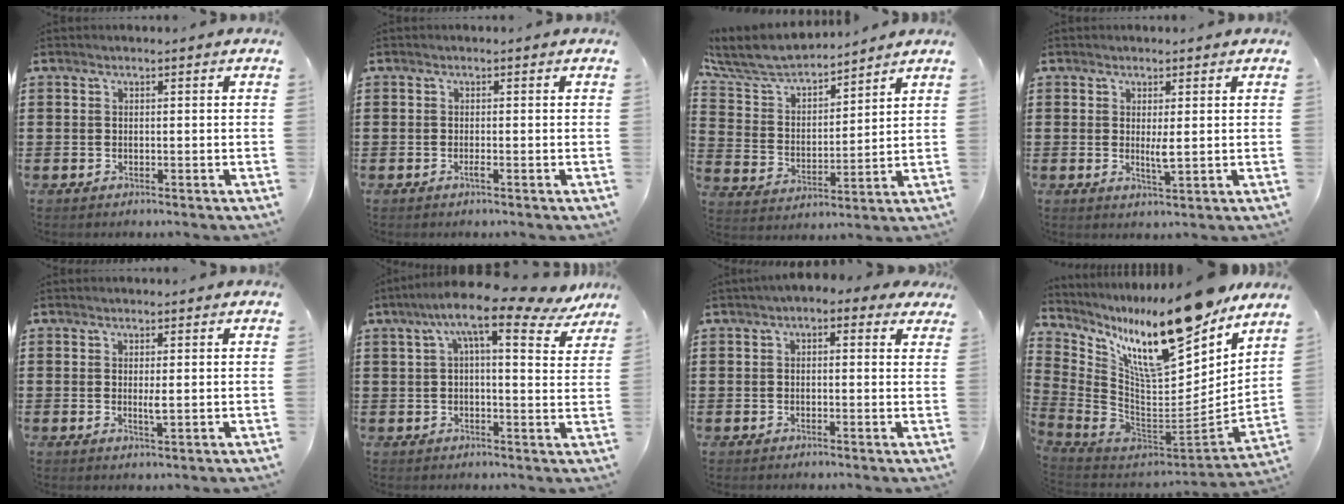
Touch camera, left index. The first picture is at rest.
{"total": 0.7, "force": [-0.3, -0.1, 0.7], "torque": [-0.013, -0.003, -0.005]}
{"total": 7.3, "force": [6.7, 1.9, 2.2], "torque": [-0.080, -0.037, 0.116]}
{"total": 2.7, "force": [0.5, 0.4, 2.7], "torque": [-0.044, -0.007, 0.007]}
{"total": 1.8, "force": [0.2, 0.3, 1.8], "torque": [-0.035, -0.004, 0.004]}
{"total": 10.7, "force": [7.3, 1.8, 7.7], "torque": [-0.145, -0.025, 0.121]}
{"total": 1.7, "force": [0.5, 1.4, 0.9], "torque": [-0.024, 0.010, 0.006]}
{"total": 18.3, "force": [13.2, 4.1, 12.1], "torque": [-0.208, -0.102, 0.213]}